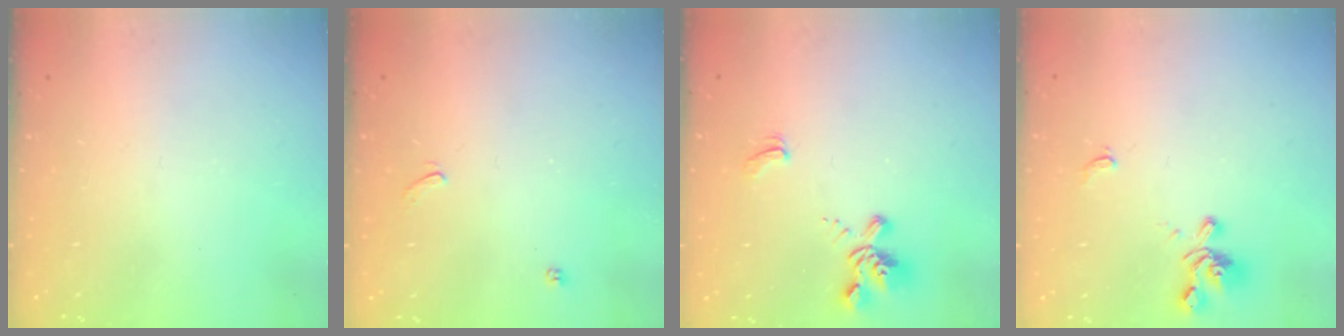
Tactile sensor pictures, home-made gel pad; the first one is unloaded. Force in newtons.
{"total": 4.4, "press": 4.4, "slide": 0.3}
{"total": 2.4, "press": 2.1, "slide": 1.2}
{"total": 5.4, "press": 5.3, "slide": 0.9}